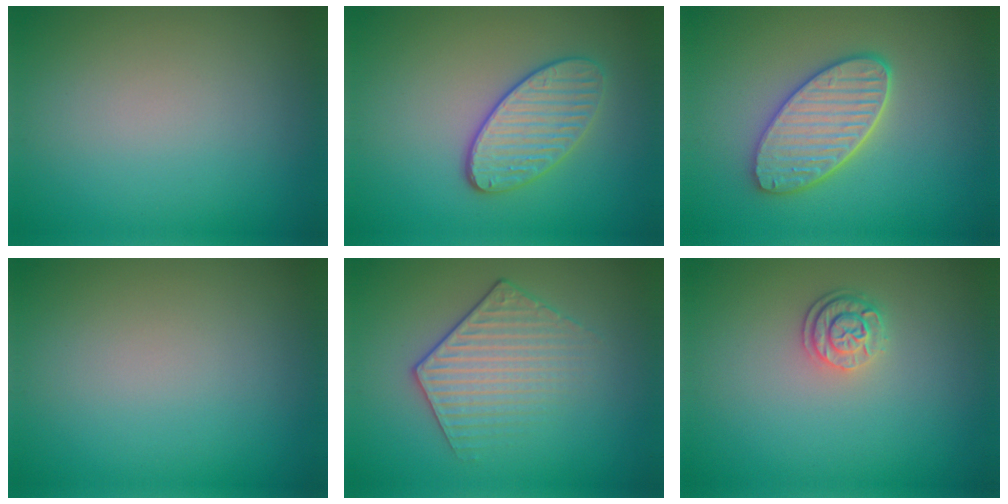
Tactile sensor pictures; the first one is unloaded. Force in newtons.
{"total": 3.4, "press": 3.2, "slide": 1.2}
{"total": 5.1, "press": 4.5, "slide": 2.5}
{"total": 0.0}
{"total": 3.6, "press": 3.2, "slide": 1.6}
{"total": 2.1, "press": 1.8, "slide": 1.2}